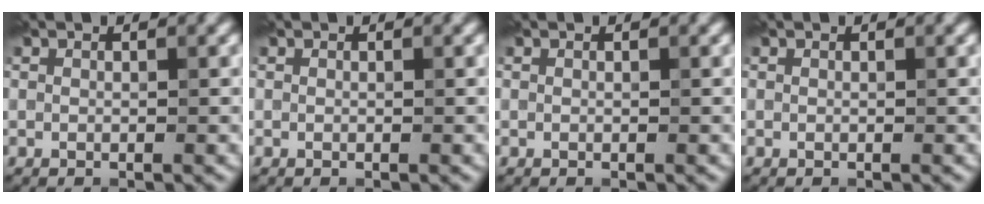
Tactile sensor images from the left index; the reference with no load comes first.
{"total": 0.0}
{"total": 0.0}
{"total": 0.0}